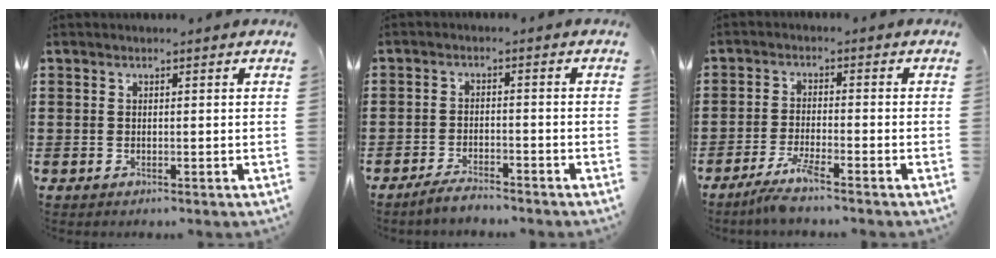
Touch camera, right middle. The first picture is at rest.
{"total": 3.1, "force": [-2.9, 0.4, 1.0], "torque": [-0.020, 0.006, -0.058]}
{"total": 4.0, "force": [-3.2, -0.1, 2.4], "torque": [-0.056, -0.011, -0.062]}